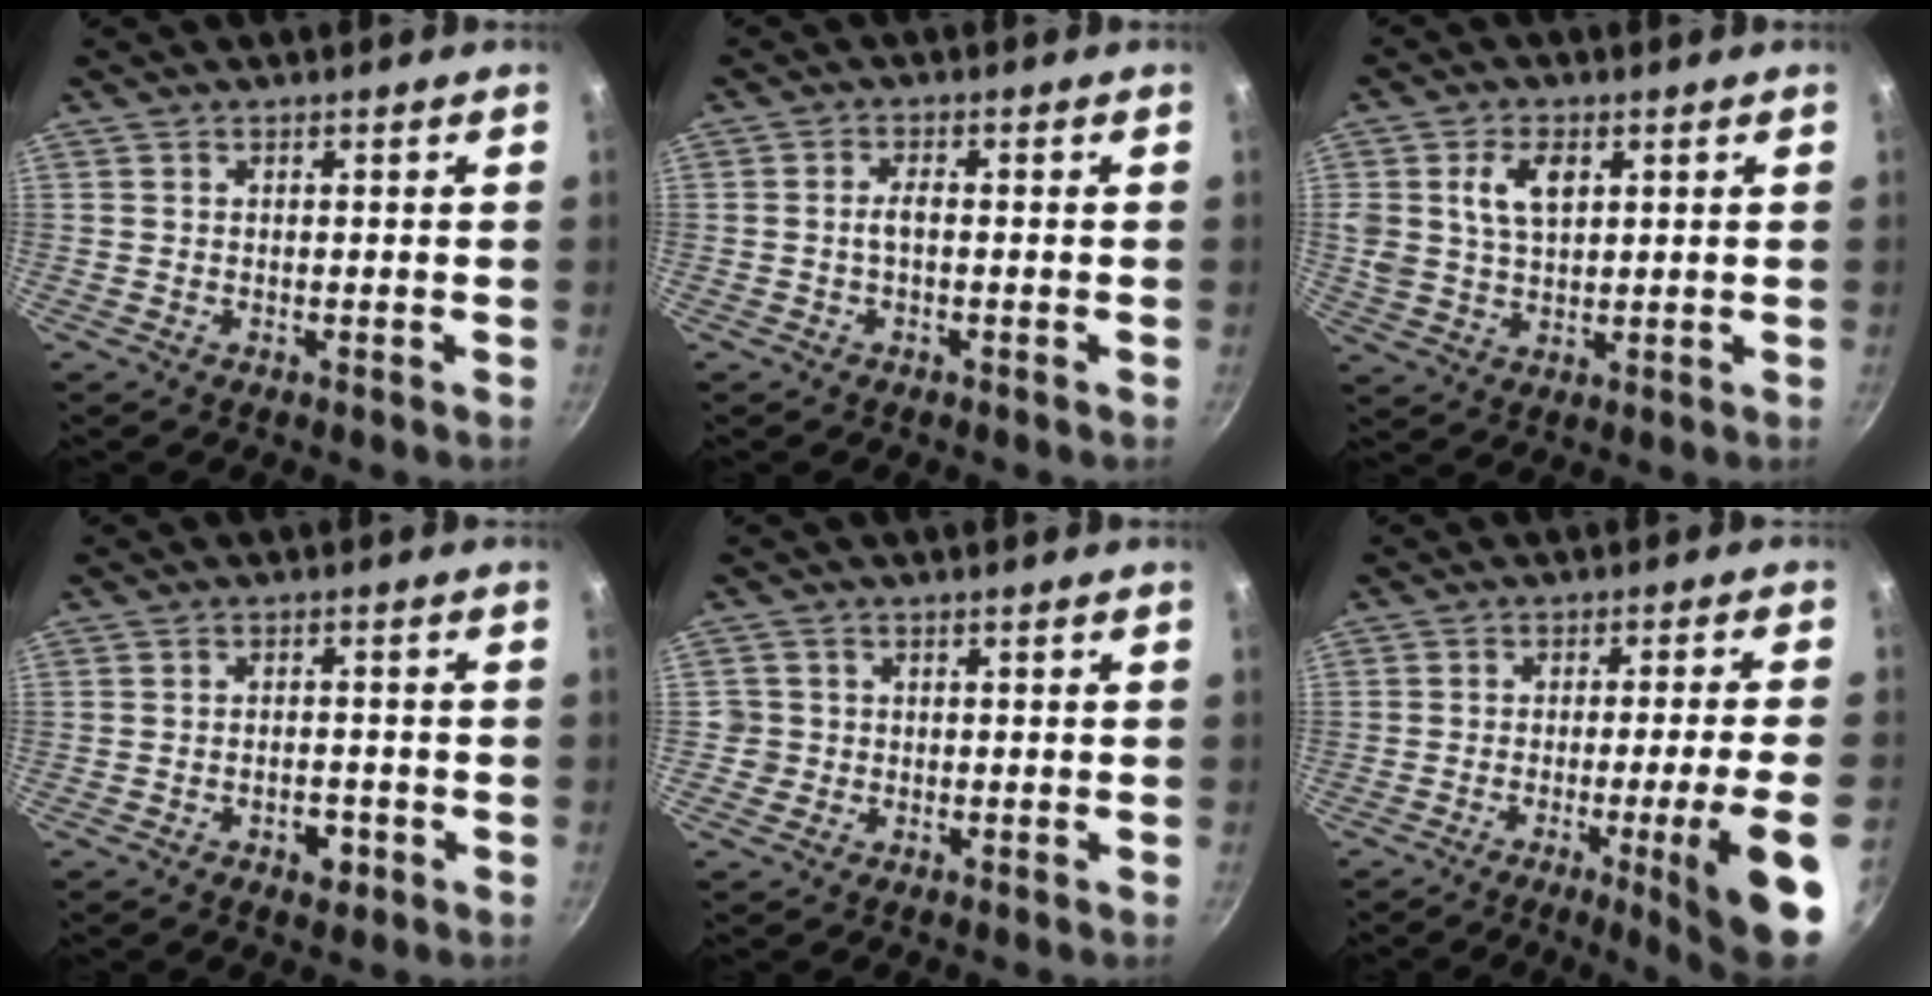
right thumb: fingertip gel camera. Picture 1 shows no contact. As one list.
[{"total": 1.9, "force": [-0.3, 0.7, 1.7], "torque": [-0.036, 0.010, -0.008]}, {"total": 7.7, "force": [2.5, 4.9, 5.5], "torque": [-0.092, -0.009, 0.046]}, {"total": 3.9, "force": [-1.9, 2.2, 2.6], "torque": [-0.027, 0.012, -0.026]}, {"total": 2.5, "force": [-0.5, 2.4, 0.3], "torque": [0.009, 0.011, -0.008]}, {"total": 13.7, "force": [-4.8, 0.1, 12.8], "torque": [-0.178, 0.016, -0.062]}]